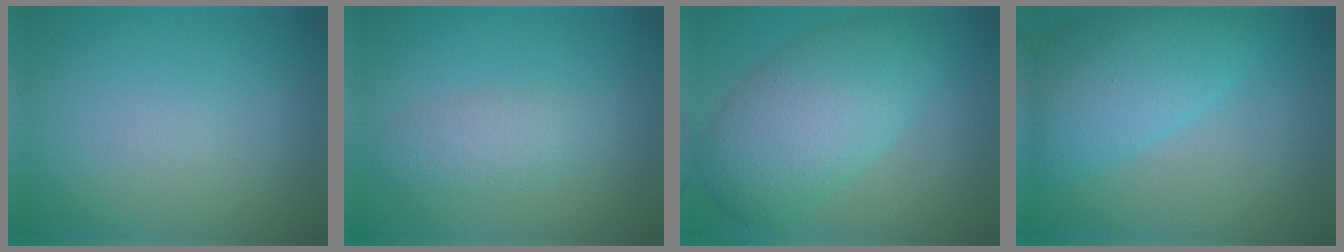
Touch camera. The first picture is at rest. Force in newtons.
{"total": 2.2, "press": 2.2, "slide": 0.1}
{"total": 7.3, "press": 7.3, "slide": 0.1}
{"total": 7.0, "press": 7.0, "slide": 0.3}